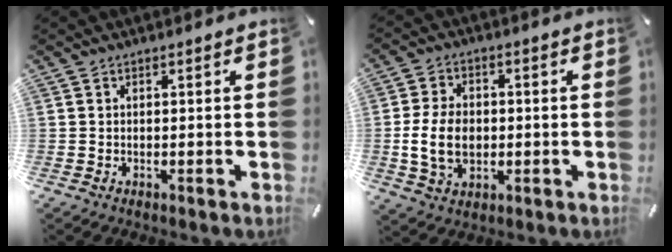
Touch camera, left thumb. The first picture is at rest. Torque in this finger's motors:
{"motor_torque": [0.74, 2.43, 0.66, 0.51, 0.14]}